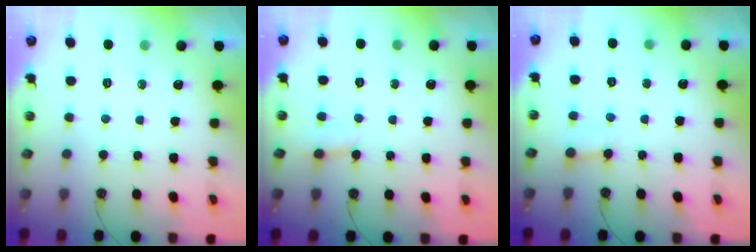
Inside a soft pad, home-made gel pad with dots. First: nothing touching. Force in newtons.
{"total": 2.6, "press": 2.6, "slide": 0.2}
{"total": 2.9, "press": 2.9, "slide": 0.3}